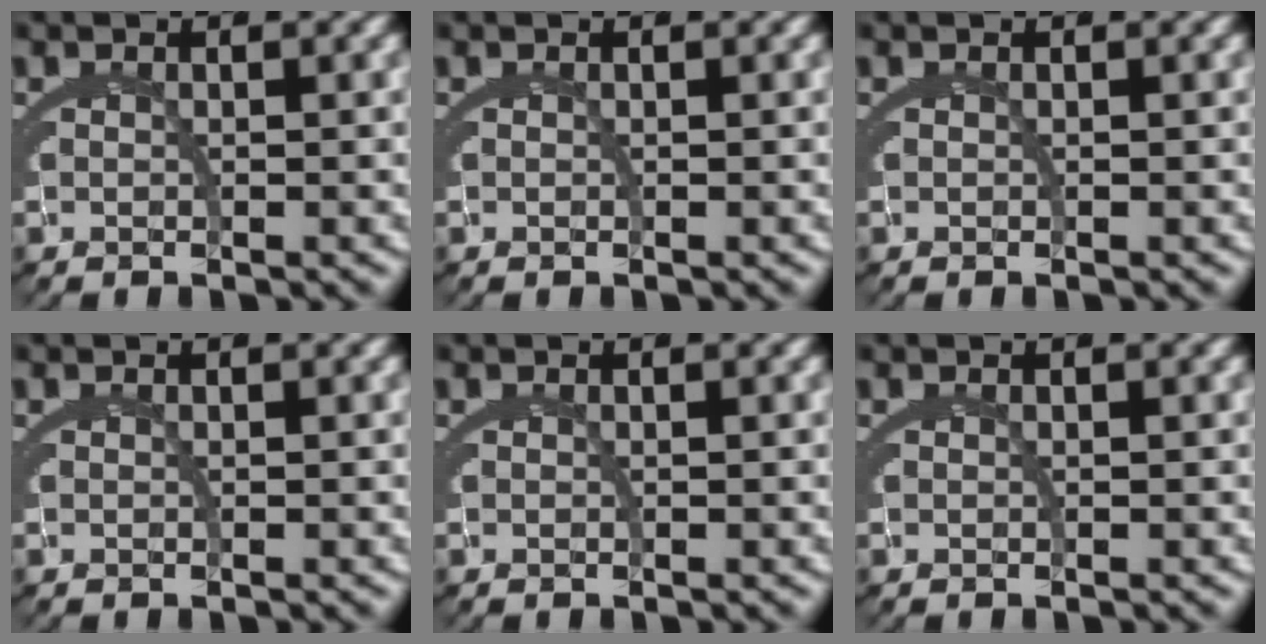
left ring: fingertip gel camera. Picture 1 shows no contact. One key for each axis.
{"total": 0.0}
{"total": 0.0}
{"total": 0.0}
{"total": 0.0}
{"total": 0.0}